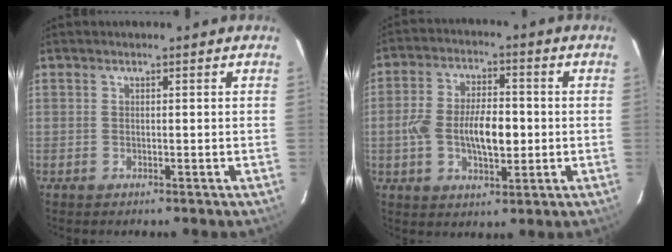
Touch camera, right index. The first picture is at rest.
{"total": 10.7, "force": [-1.4, 5.1, 9.3], "torque": [-0.179, 0.007, -0.025]}